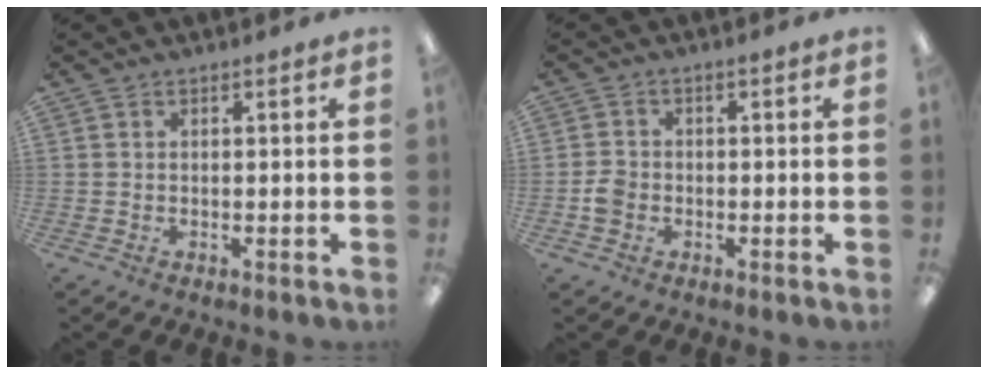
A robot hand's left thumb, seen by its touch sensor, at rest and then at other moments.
{"total": 3.3, "force": [-1.1, 2.7, 1.6], "torque": [-0.026, 0.009, -0.022]}